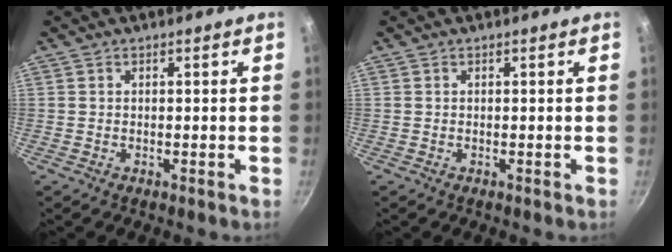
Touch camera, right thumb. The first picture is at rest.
{"total": 0.0}